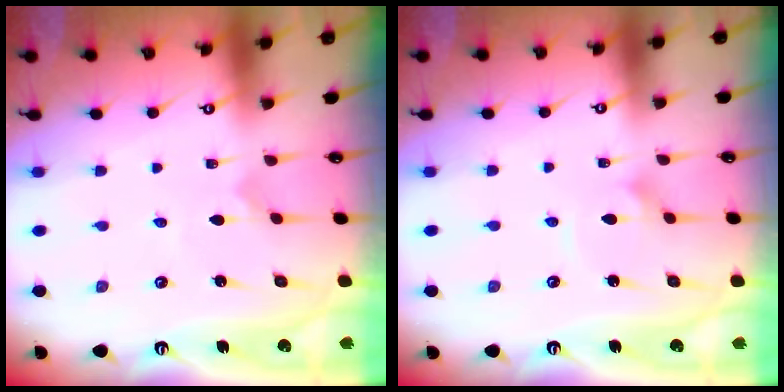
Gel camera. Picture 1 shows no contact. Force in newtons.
{"total": 1.5, "press": 1.5, "slide": 0.1}